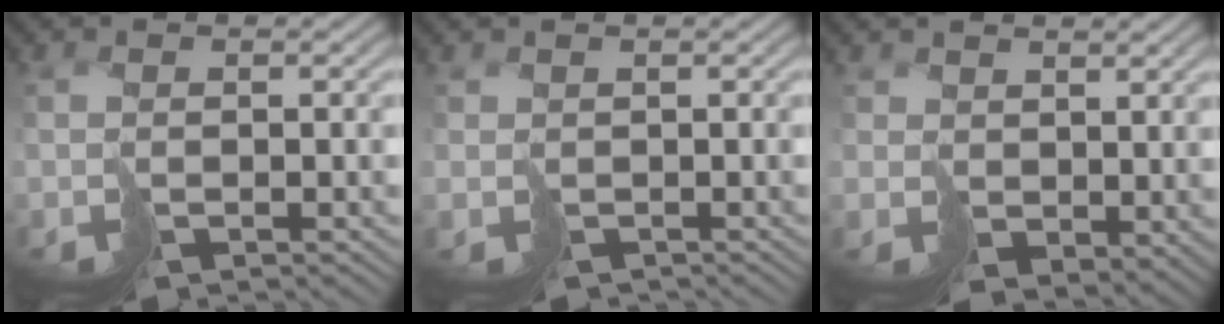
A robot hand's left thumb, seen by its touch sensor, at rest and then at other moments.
{"total": 1.2, "force": [-0.8, 0.8, -0.3], "torque": [0.010, -0.009, -0.007]}
{"total": 2.7, "force": [1.7, 1.9, 1.2], "torque": [-0.026, -0.009, 0.041]}